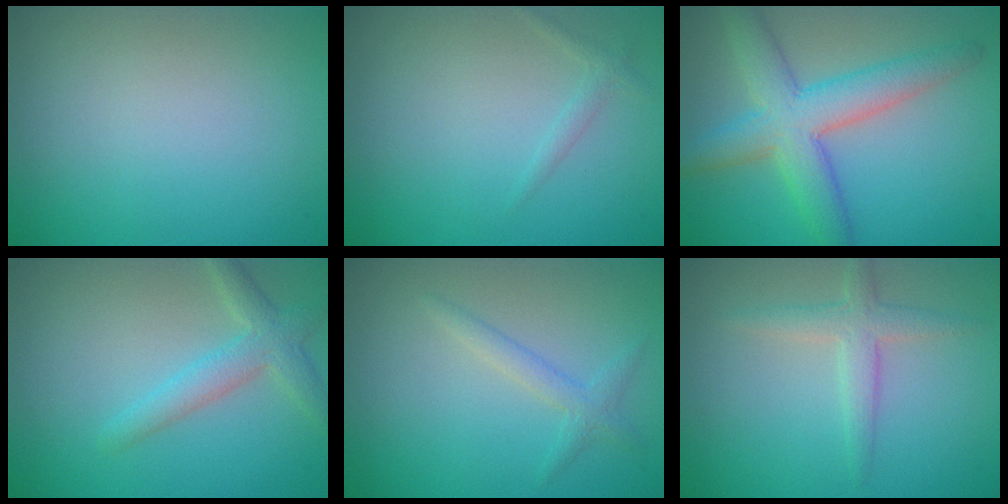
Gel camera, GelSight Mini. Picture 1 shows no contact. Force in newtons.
{"total": 0.9, "press": 0.9, "slide": 0.0}
{"total": 6.2, "press": 6.2, "slide": 0.2}
{"total": 2.9, "press": 2.9, "slide": 0.1}
{"total": 1.6, "press": 1.6, "slide": 0.0}
{"total": 2.5, "press": 2.4, "slide": 0.3}